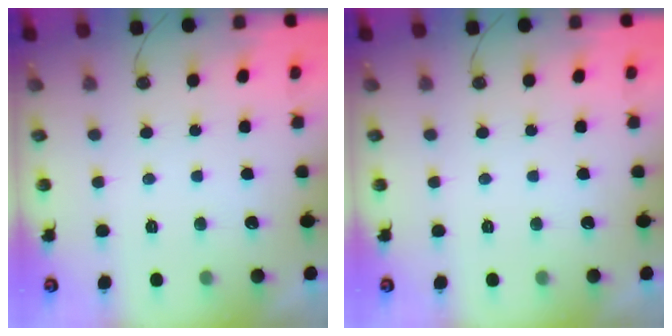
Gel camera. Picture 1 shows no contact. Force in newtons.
{"total": 0.0}